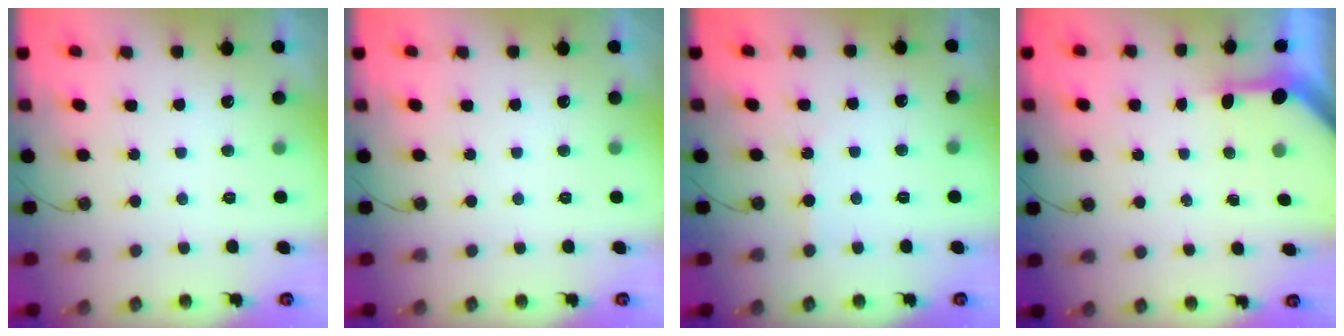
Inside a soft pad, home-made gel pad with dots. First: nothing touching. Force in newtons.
{"total": 0.0}
{"total": 1.9, "press": 1.9, "slide": 0.4}
{"total": 3.1, "press": 3.1, "slide": 0.3}